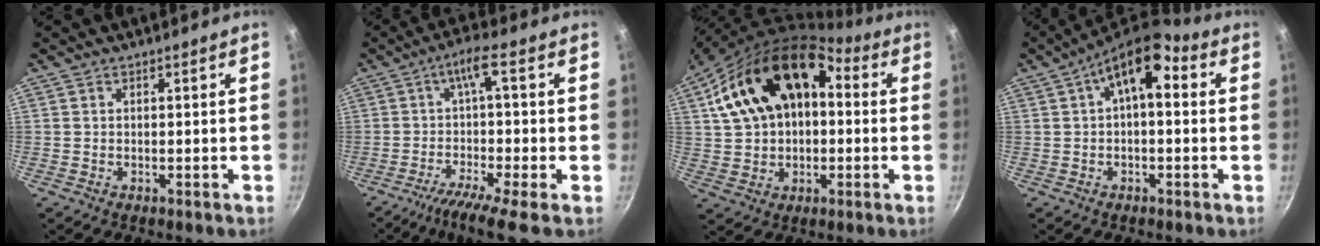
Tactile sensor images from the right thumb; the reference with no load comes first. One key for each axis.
{"total": 10.9, "fx": -4.5, "fy": -0.5, "fz": 9.9, "tx": -0.174, "ty": 0.019, "tz": -0.081}
{"total": 21.2, "fx": 3.8, "fy": 14.2, "fz": 15.3, "tx": -0.258, "ty": 0.050, "tz": 0.059}
{"total": 10.2, "fx": 2.7, "fy": 5.0, "fz": 8.5, "tx": -0.118, "ty": 0.030, "tz": 0.031}